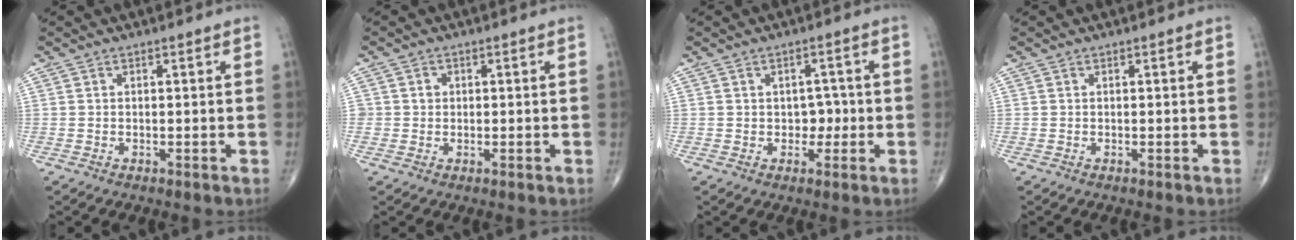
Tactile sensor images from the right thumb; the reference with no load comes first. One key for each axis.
{"total": 1.8, "fx": 0.1, "fy": 1.8, "fz": 0.3, "tx": 0.007, "ty": 0.004, "tz": 0.000}
{"total": 3.3, "fx": -0.3, "fy": 2.6, "fz": 2.0, "tx": 0.000, "ty": 0.006, "tz": -0.009}
{"total": 0.0}